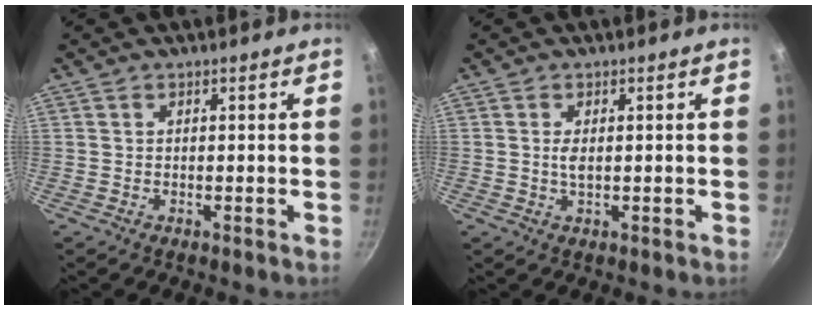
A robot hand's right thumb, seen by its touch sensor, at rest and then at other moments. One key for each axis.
{"total": 1.8, "fx": 0.2, "fy": 0.7, "fz": 1.6, "tx": -0.035, "ty": -0.002, "tz": 0.005}